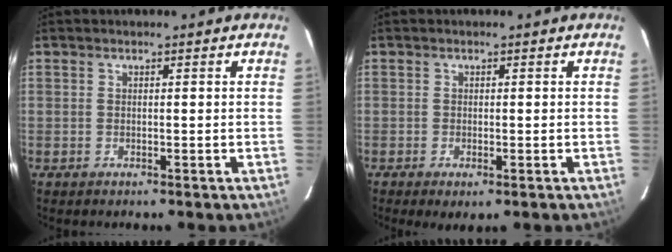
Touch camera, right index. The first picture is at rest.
{"total": 1.4, "force": [0.0, 0.7, 1.2], "torque": [-0.024, -0.005, -0.001]}